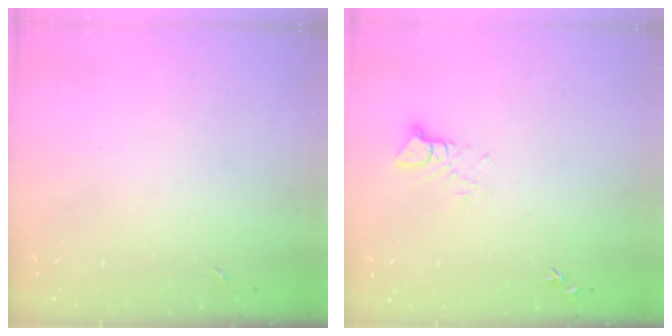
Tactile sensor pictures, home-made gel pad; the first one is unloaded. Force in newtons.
{"total": 5.9, "press": 5.9, "slide": 0.6}